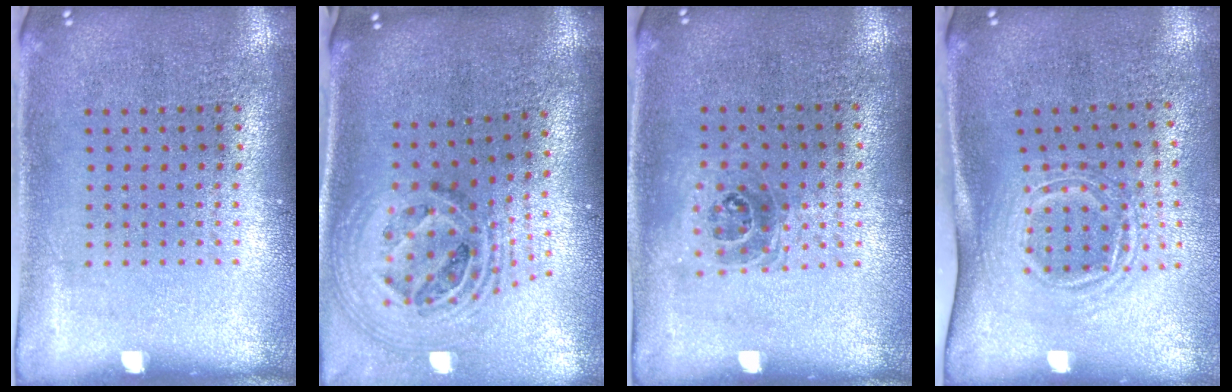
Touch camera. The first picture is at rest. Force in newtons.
{"total": 2.0, "press": 1.6, "slide": 1.3}
{"total": 1.1, "press": 0.9, "slide": 0.6}
{"total": 1.7, "press": 1.1, "slide": 1.2}